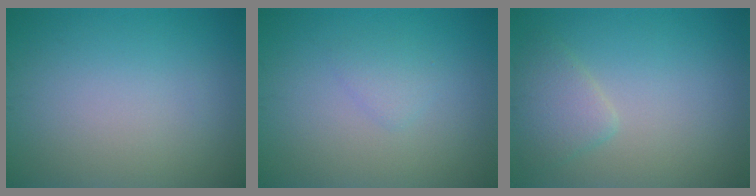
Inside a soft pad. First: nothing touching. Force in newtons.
{"total": 1.2, "press": 1.2, "slide": 0.1}
{"total": 2.4, "press": 2.4, "slide": 0.2}